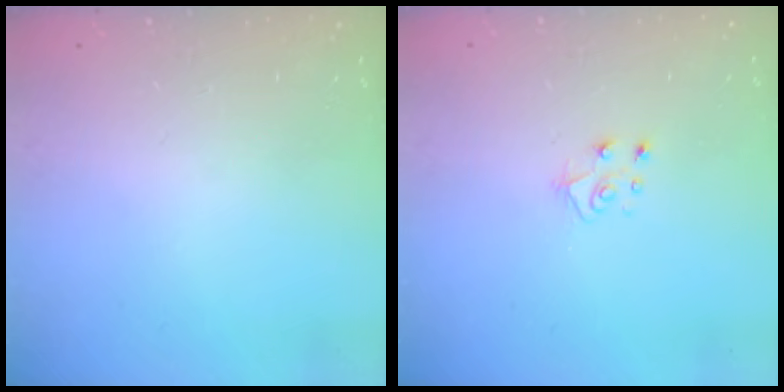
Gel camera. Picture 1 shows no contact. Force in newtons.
{"total": 5.6, "press": 5.6, "slide": 0.4}